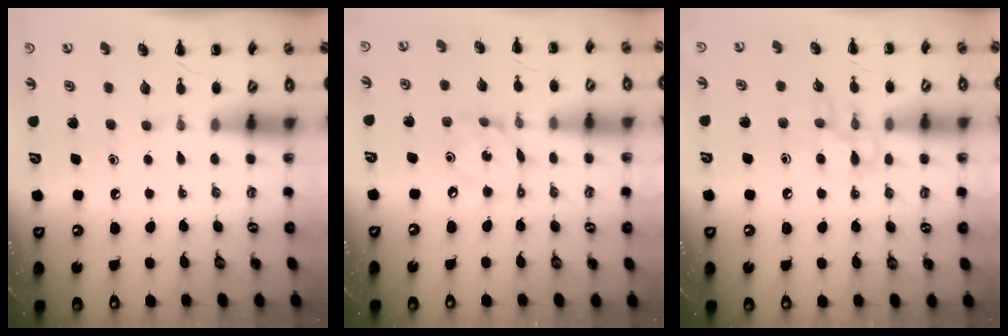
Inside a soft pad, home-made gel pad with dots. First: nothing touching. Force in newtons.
{"total": 5.4, "press": 5.3, "slide": 0.8}
{"total": 8.7, "press": 8.7, "slide": 0.2}